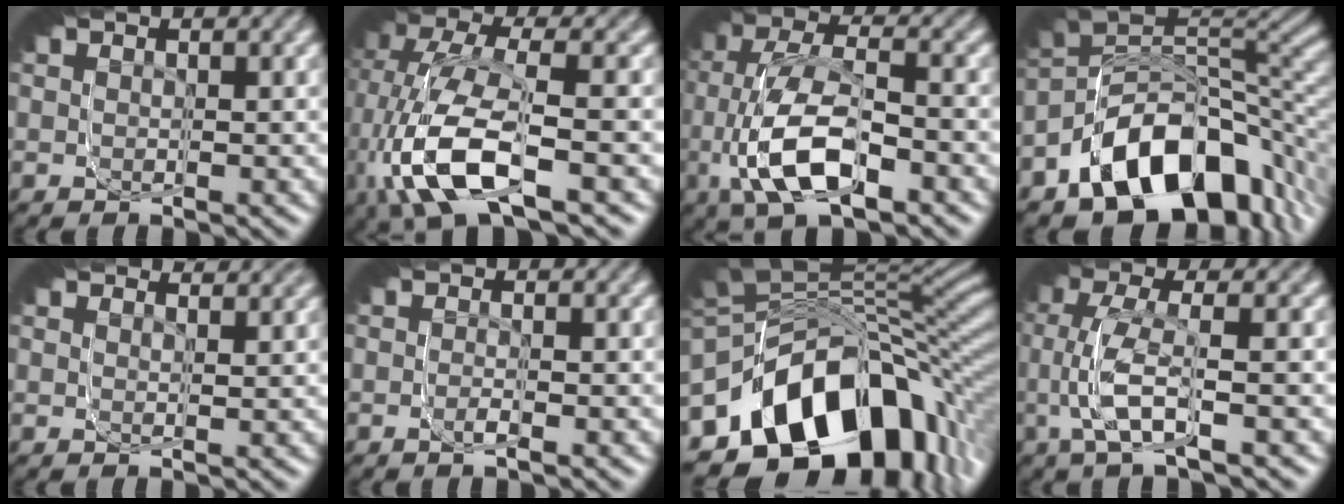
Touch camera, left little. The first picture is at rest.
{"total": 7.9, "force": [-4.4, 2.7, 6.0], "torque": [-0.135, -0.011, -0.053]}
{"total": 6.5, "force": [-4.4, 2.1, 4.3], "torque": [-0.111, -0.010, -0.065]}
{"total": 11.4, "force": [-9.7, 4.5, 3.9], "torque": [-0.064, -0.009, -0.152]}
{"total": 1.8, "force": [1.7, 0.2, 0.3], "torque": [-0.021, 0.013, 0.023]}
{"total": 1.9, "force": [-0.4, -1.8, -0.5], "torque": [0.024, 0.014, -0.011]}
{"total": 19.1, "force": [-9.7, 11.0, 12.2], "torque": [-0.189, -0.031, -0.140]}
{"total": 3.7, "force": [-1.4, 0.1, 3.4], "torque": [-0.057, 0.017, -0.022]}